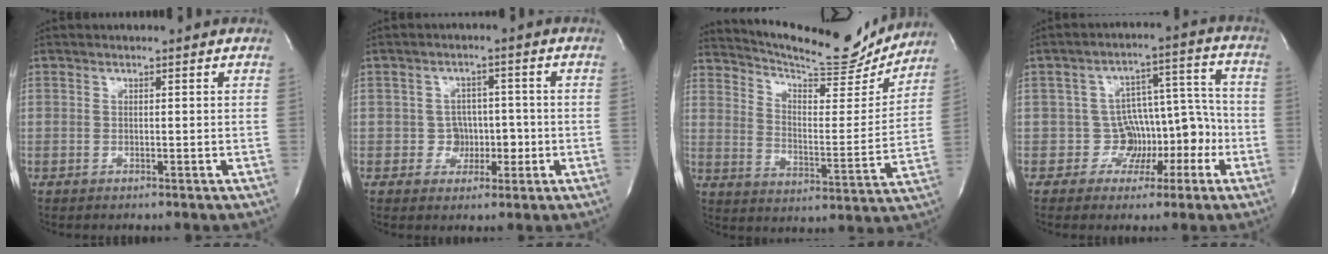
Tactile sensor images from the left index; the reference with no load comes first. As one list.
[{"total": 3.9, "force": [-1.0, 3.6, 0.8], "torque": [0.007, 0.012, -0.011]}, {"total": 18.7, "force": [17.5, 3.0, 5.7], "torque": [-0.093, -0.032, 0.249]}, {"total": 7.4, "force": [-3.1, 6.4, 2.0], "torque": [0.008, 0.048, -0.038]}]